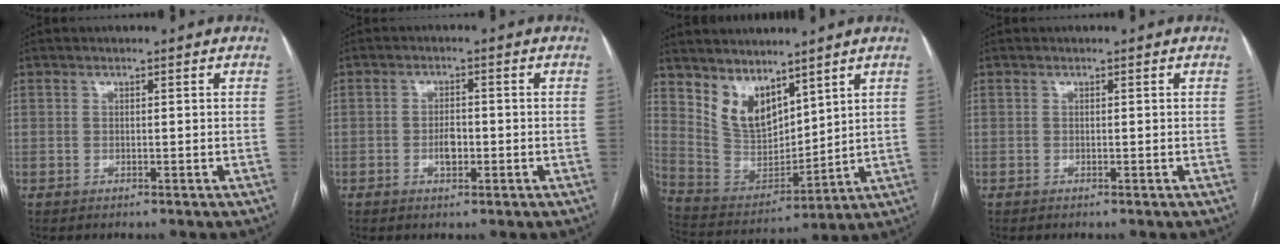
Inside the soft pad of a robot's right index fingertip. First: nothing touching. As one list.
[{"total": 2.8, "force": [-0.8, 1.3, 2.4], "torque": [-0.043, 0.003, -0.012]}, {"total": 10.0, "force": [6.8, 5.1, 5.2], "torque": [-0.107, 0.007, 0.155]}, {"total": 0.0}]